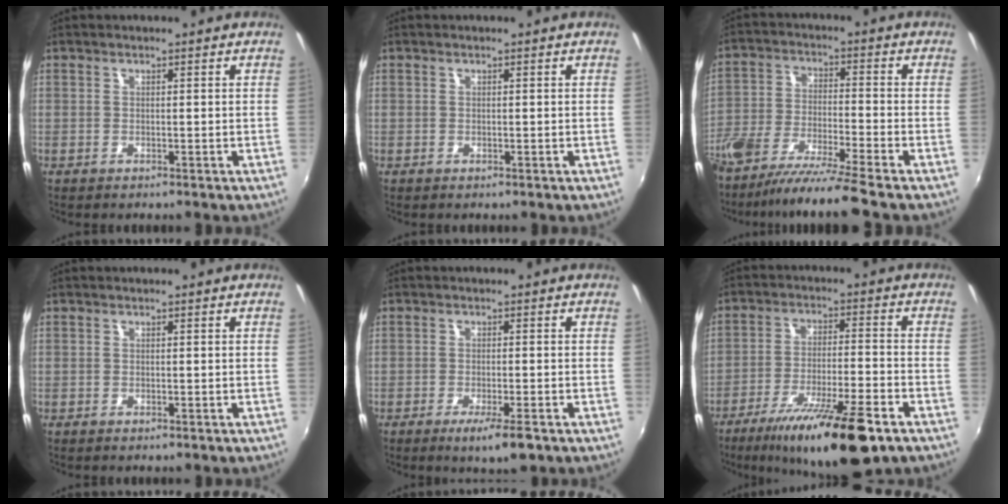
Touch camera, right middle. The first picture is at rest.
{"total": 0.0}
{"total": 13.5, "force": [-11.0, -0.4, 7.8], "torque": [-0.161, -0.037, -0.200]}
{"total": 0.0}
{"total": 4.8, "force": [-2.9, 0.3, 3.8], "torque": [-0.073, -0.012, -0.048]}
{"total": 17.1, "force": [-11.5, 2.3, 12.5], "torque": [-0.224, -0.028, -0.188]}